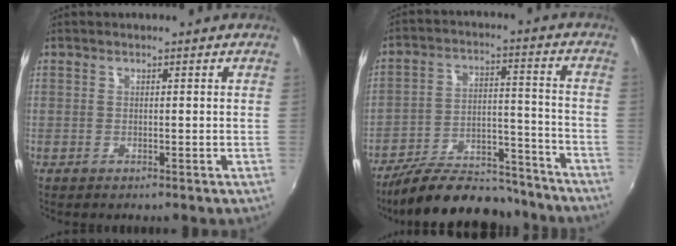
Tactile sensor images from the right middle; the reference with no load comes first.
{"total": 20.8, "force": [-18.0, 6.4, 8.3], "torque": [-0.154, 0.010, -0.252]}